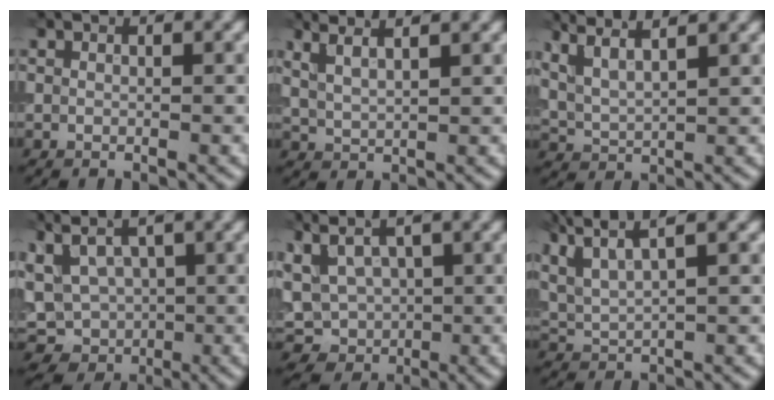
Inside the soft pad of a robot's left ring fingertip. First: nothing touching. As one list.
[{"total": 5.0, "force": [3.5, 1.8, 3.0], "torque": [-0.046, 0.030, 0.043]}, {"total": 5.9, "force": [4.3, 1.8, 3.7], "torque": [-0.074, 0.029, 0.058]}, {"total": 8.4, "force": [1.7, 5.6, 6.0], "torque": [-0.107, 0.008, 0.038]}, {"total": 7.5, "force": [2.1, 4.9, 5.2], "torque": [-0.103, 0.007, 0.038]}, {"total": 6.9, "force": [4.9, 1.8, 4.5], "torque": [-0.099, 0.022, 0.072]}]